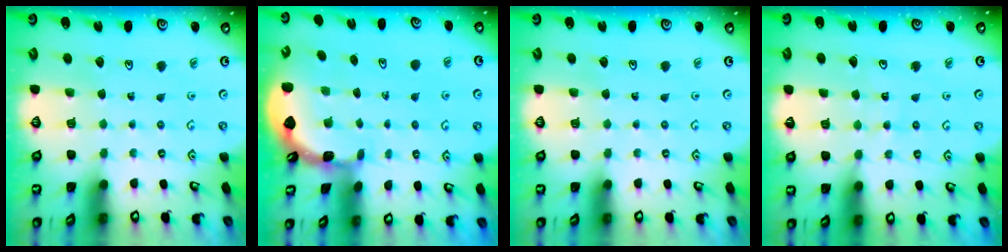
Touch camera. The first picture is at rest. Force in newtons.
{"total": 1.8, "press": 1.8, "slide": 0.2}
{"total": 0.0}
{"total": 6.6, "press": 6.5, "slide": 0.7}